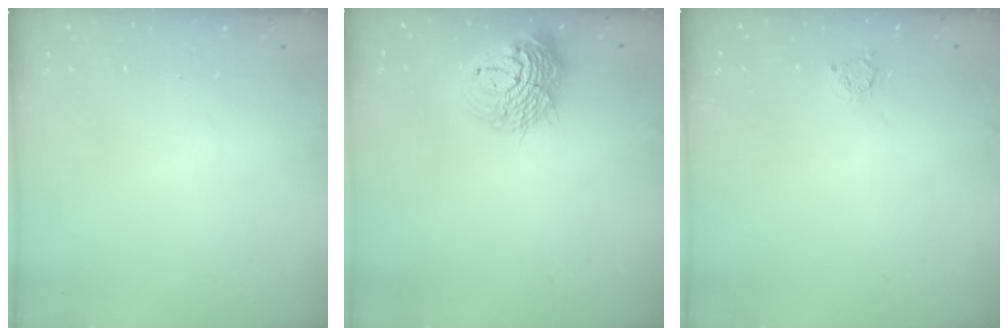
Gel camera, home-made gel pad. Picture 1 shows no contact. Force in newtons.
{"total": 14.9, "press": 14.8, "slide": 1.7}
{"total": 2.5, "press": 2.5, "slide": 0.3}